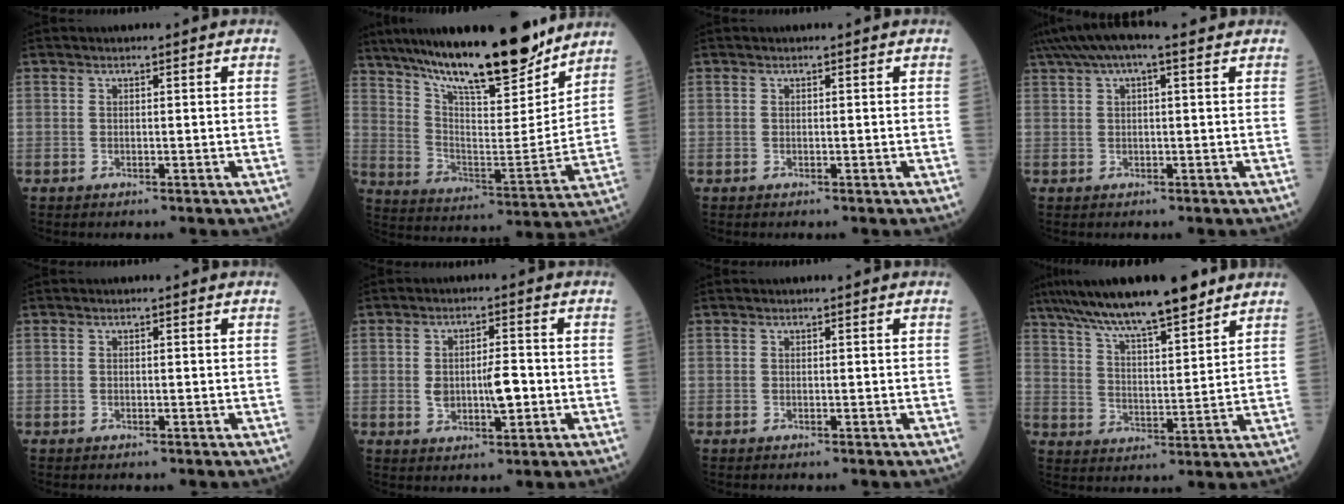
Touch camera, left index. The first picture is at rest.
{"total": 23.3, "force": [19.1, 3.9, 12.7], "torque": [-0.218, -0.012, 0.307]}
{"total": 0.0}
{"total": 7.4, "force": [4.8, 1.7, 5.4], "torque": [-0.101, 0.053, 0.078]}
{"total": 0.0}
{"total": 6.2, "force": [-0.8, 2.5, 5.7], "torque": [-0.104, 0.004, -0.007]}
{"total": 0.0}
{"total": 15.2, "force": [12.1, 1.9, 9.1], "torque": [-0.154, 0.024, 0.207]}